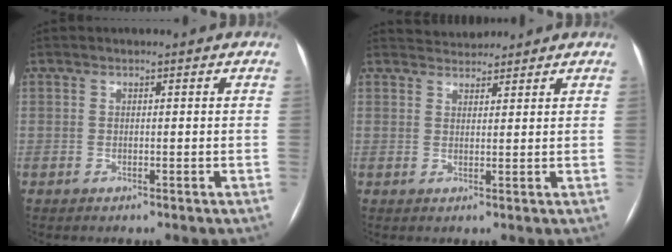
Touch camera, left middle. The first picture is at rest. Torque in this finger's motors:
{"motor_torque": [-0.01, -0.09, -0.06, -0.02]}